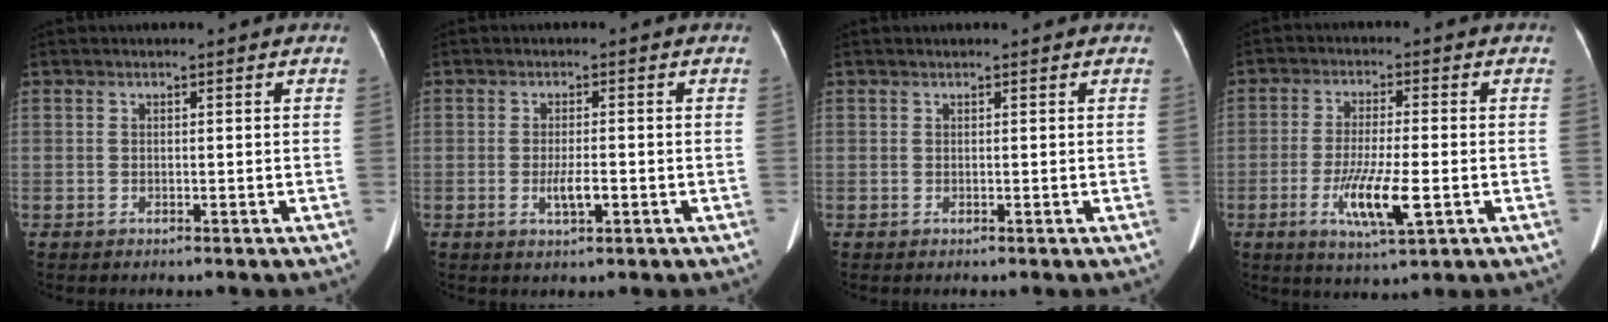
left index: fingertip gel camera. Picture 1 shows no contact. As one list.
[{"total": 2.9, "force": [-1.0, 0.6, 2.6], "torque": [-0.056, -0.003, -0.014]}, {"total": 1.1, "force": [1.0, 0.3, 0.4], "torque": [-0.007, 0.019, 0.013]}, {"total": 8.3, "force": [-2.7, 1.1, 7.8], "torque": [-0.150, -0.019, -0.045]}]